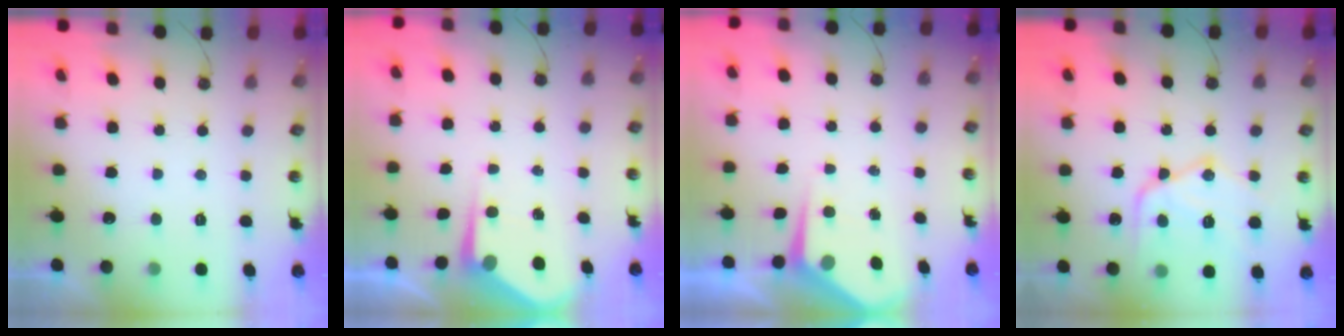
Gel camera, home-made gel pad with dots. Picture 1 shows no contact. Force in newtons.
{"total": 4.9, "press": 4.9, "slide": 0.2}
{"total": 4.8, "press": 4.8, "slide": 0.5}
{"total": 15.7, "press": 15.6, "slide": 1.2}